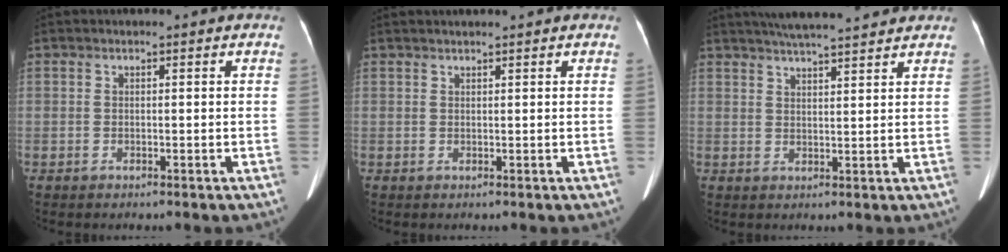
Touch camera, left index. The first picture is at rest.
{"total": 2.1, "force": [1.9, 0.0, 0.9], "torque": [-0.009, 0.022, 0.033]}
{"total": 11.1, "force": [10.0, 0.9, 4.9], "torque": [-0.080, 0.026, 0.140]}